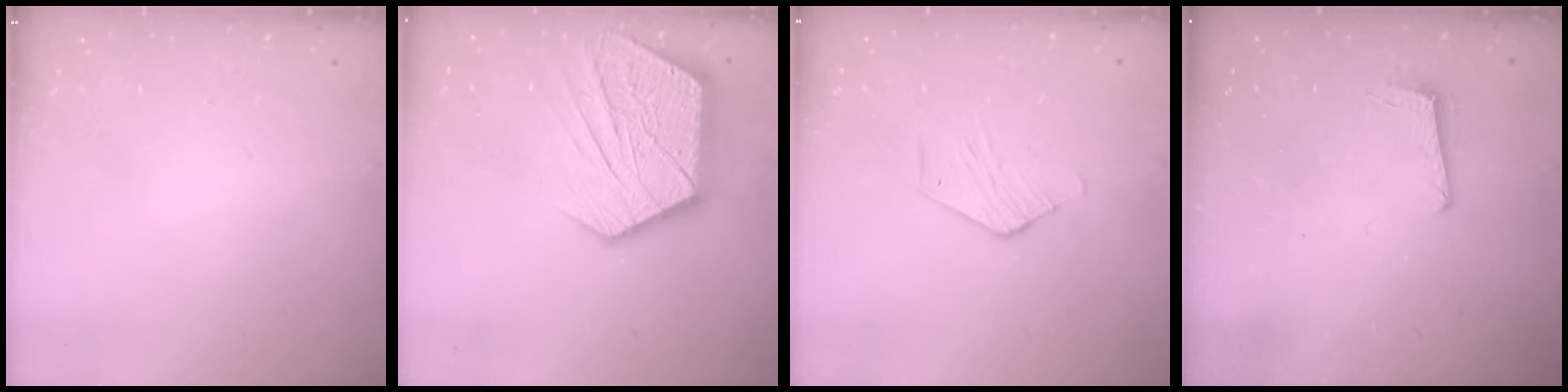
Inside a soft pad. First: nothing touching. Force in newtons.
{"total": 18.7, "press": 18.6, "slide": 1.5}
{"total": 2.6, "press": 2.6, "slide": 0.2}
{"total": 5.8, "press": 5.7, "slide": 0.5}